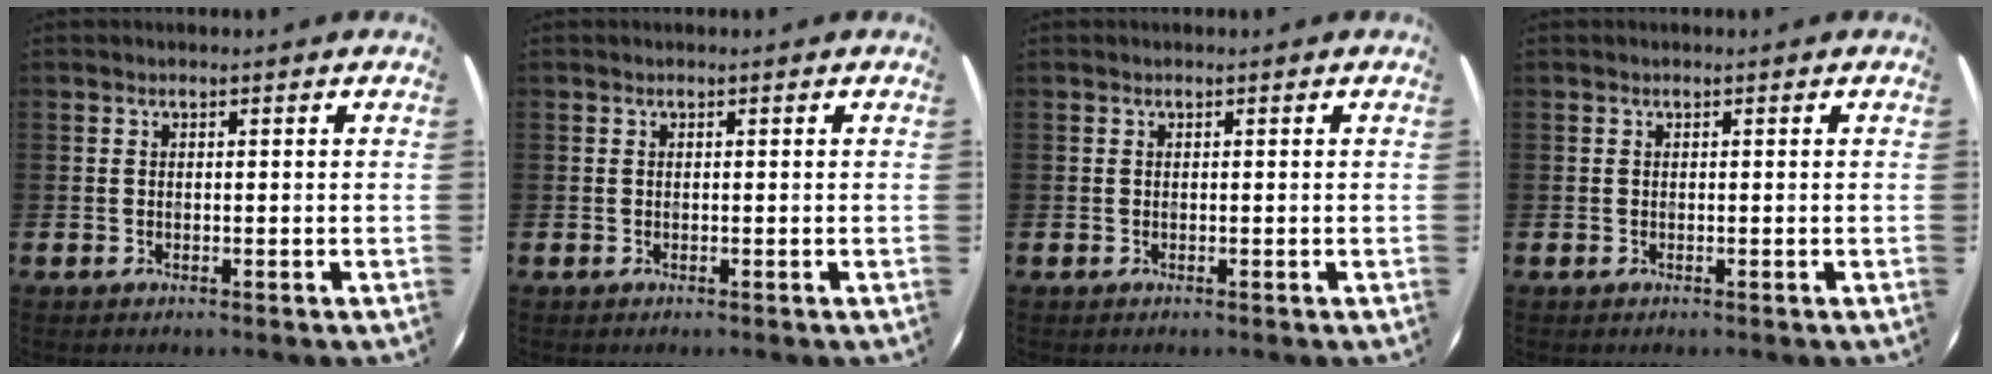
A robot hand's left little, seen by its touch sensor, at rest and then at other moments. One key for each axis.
{"total": 0.0}
{"total": 0.0}
{"total": 0.0}